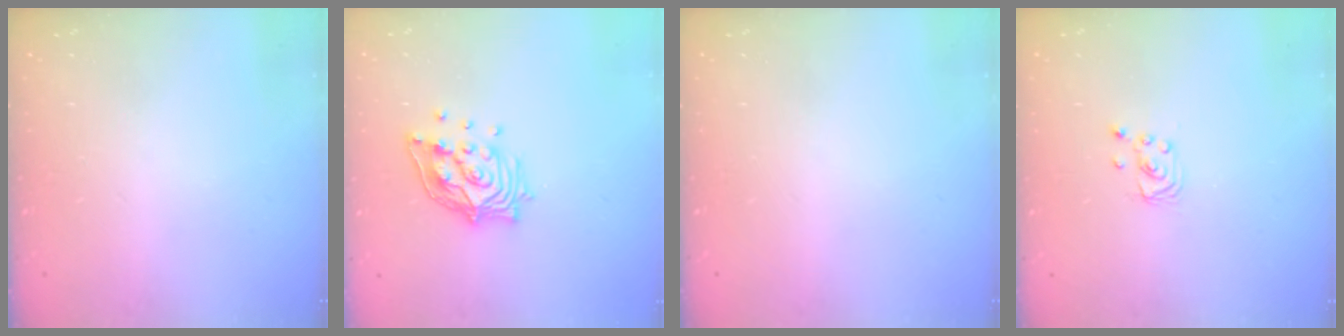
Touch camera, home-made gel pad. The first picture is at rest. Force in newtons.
{"total": 14.0, "press": 13.9, "slide": 1.3}
{"total": 0.0}
{"total": 2.0, "press": 2.0, "slide": 0.2}